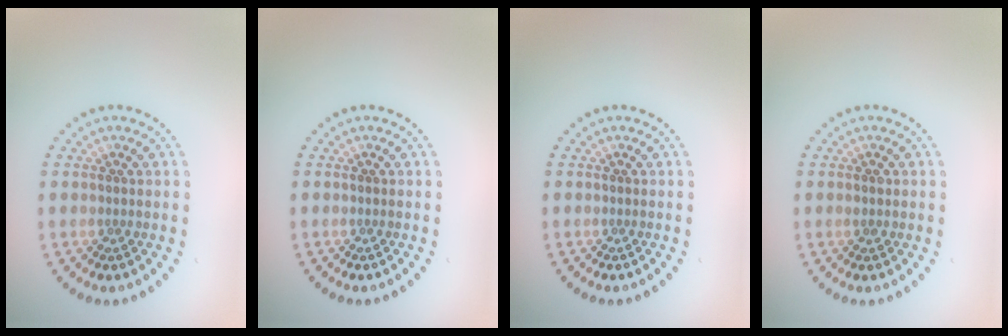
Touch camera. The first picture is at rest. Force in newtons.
{"total": 0.0}
{"total": 0.0}
{"total": 1.0, "press": 1.0, "slide": 0.1}